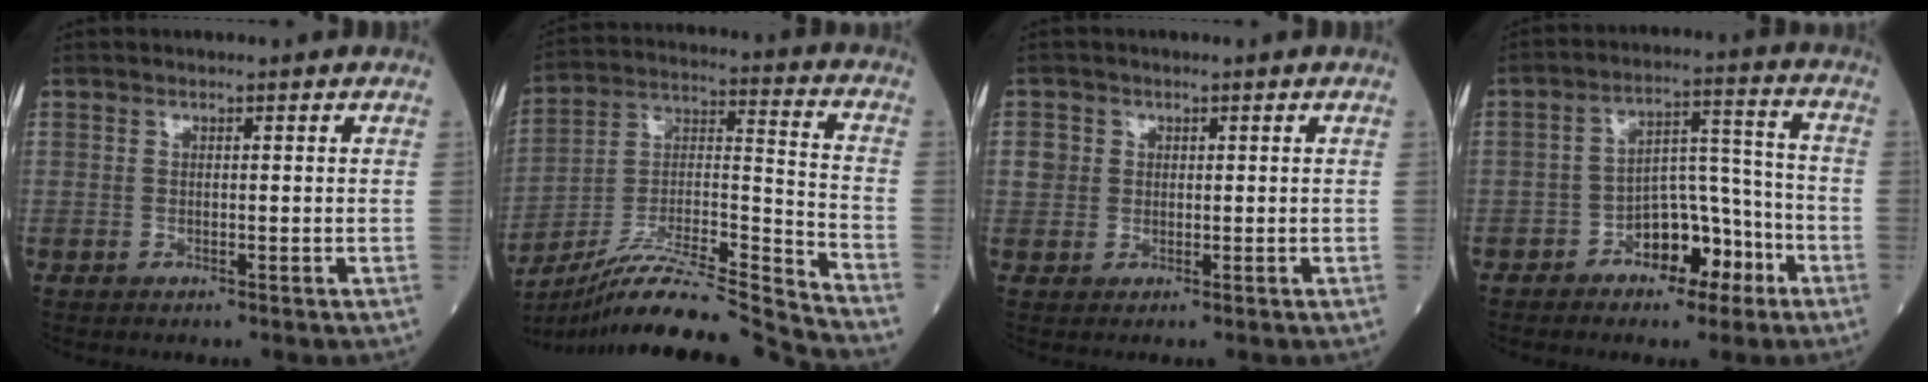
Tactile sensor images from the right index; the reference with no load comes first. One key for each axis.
{"total": 20.8, "fx": -19.2, "fy": -1.8, "fz": 7.6, "tx": -0.155, "ty": 0.003, "tz": -0.332}
{"total": 2.1, "fx": 0.3, "fy": 2.0, "fz": 0.5, "tx": -0.005, "ty": 0.009, "tz": 0.005}
{"total": 9.0, "fx": -4.9, "fy": 4.6, "fz": 6.0, "tx": -0.095, "ty": 0.031, "tz": -0.078}